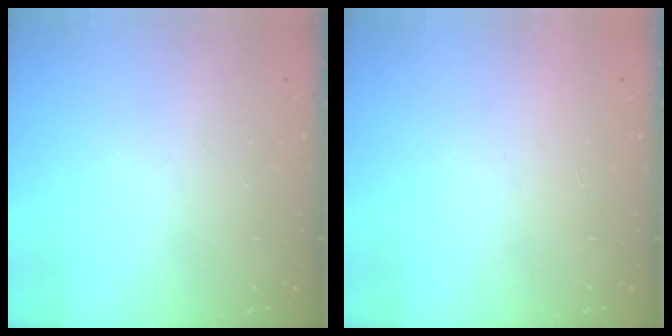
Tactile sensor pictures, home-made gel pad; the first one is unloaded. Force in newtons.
{"total": 1.5, "press": 1.5, "slide": 0.1}